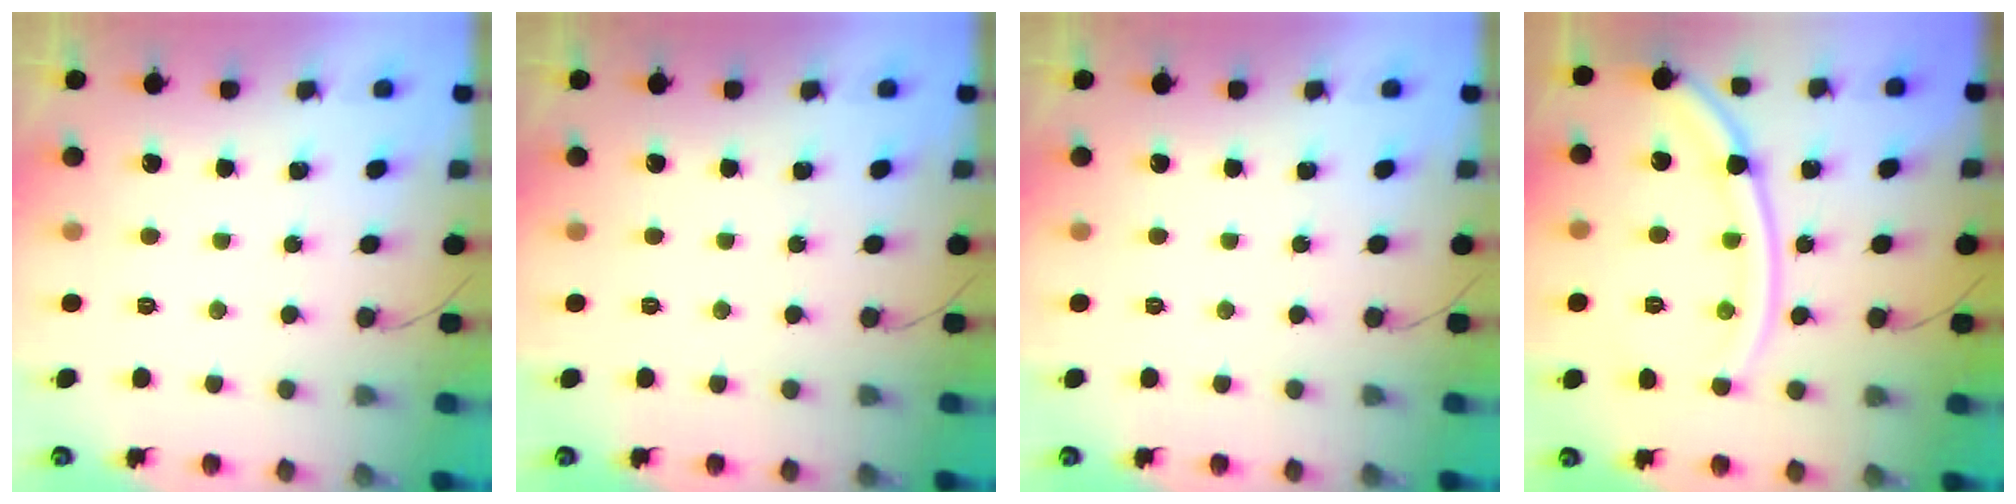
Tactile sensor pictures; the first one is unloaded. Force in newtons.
{"total": 0.0}
{"total": 0.0}
{"total": 14.1, "press": 14.0, "slide": 0.8}